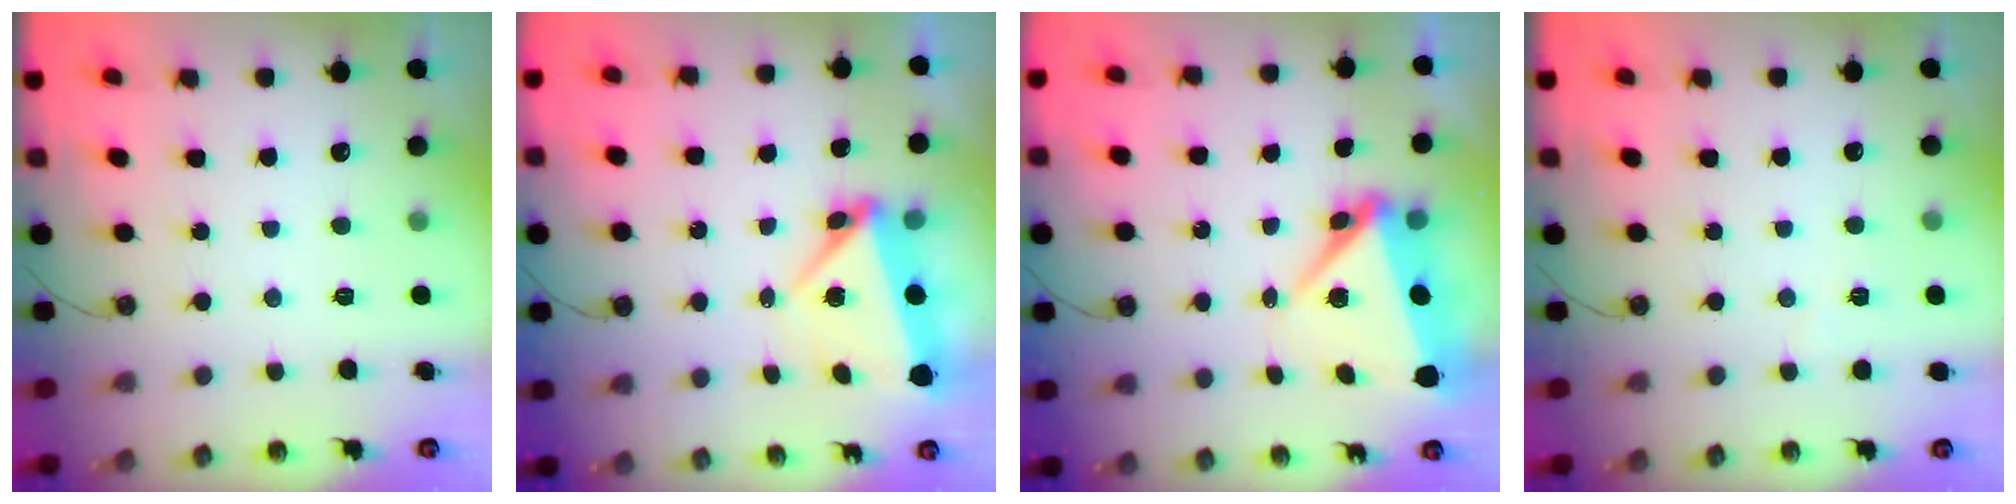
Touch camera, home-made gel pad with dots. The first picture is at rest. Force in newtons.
{"total": 5.9, "press": 5.0, "slide": 3.1}
{"total": 7.8, "press": 7.5, "slide": 2.1}
{"total": 2.6, "press": 2.2, "slide": 1.5}